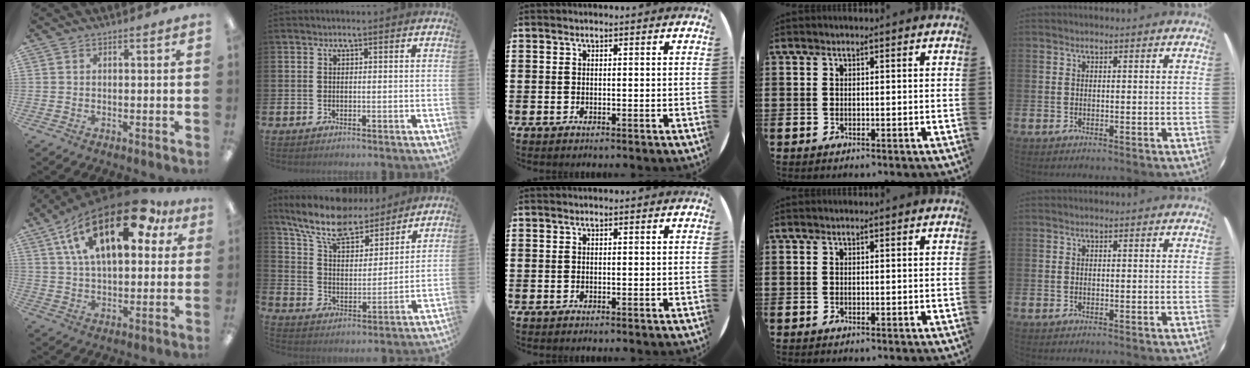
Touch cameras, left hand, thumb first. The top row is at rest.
{"thumb": {"total": 24.2, "force": [12.1, 11.4, 17.6], "torque": [-0.312, -0.041, 0.199]}, "index": {"total": 10.8, "force": [9.5, 3.4, 3.8], "torque": [-0.107, -0.057, 0.168]}}